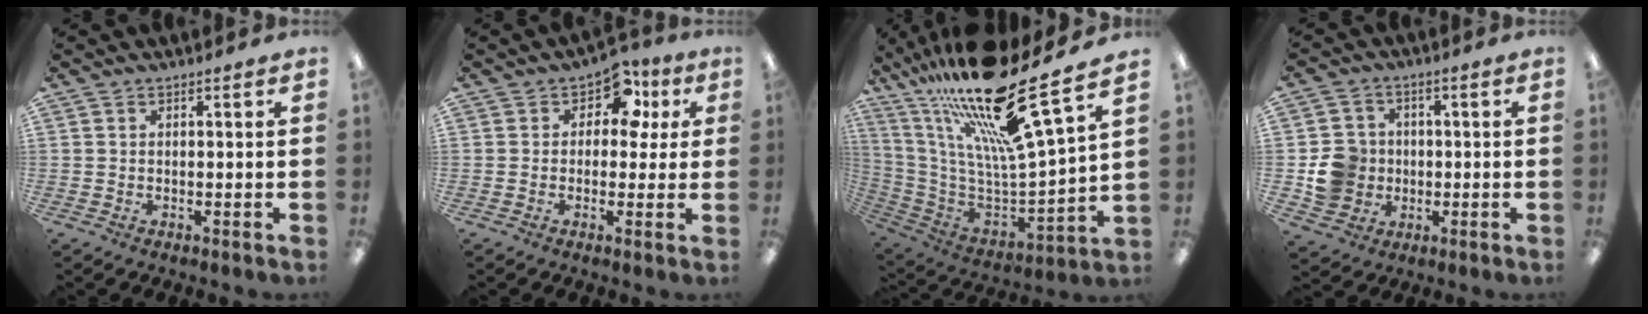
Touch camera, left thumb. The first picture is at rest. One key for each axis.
{"total": 8.6, "fx": 3.0, "fy": 6.1, "fz": 5.3, "tx": -0.065, "ty": -0.003, "tz": 0.050}
{"total": 25.6, "fx": 18.2, "fy": 4.0, "fz": 17.6, "tx": -0.301, "ty": -0.124, "tz": 0.291}
{"total": 9.2, "fx": -1.2, "fy": 8.8, "fz": 2.6, "tx": -0.051, "ty": 0.016, "tz": -0.013}